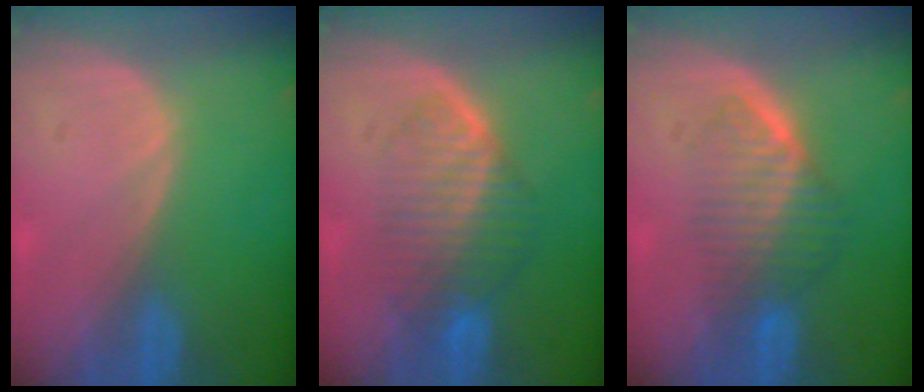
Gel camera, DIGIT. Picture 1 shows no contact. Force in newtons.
{"total": 7.2, "press": 6.6, "slide": 2.7}
{"total": 6.7, "press": 6.1, "slide": 2.8}